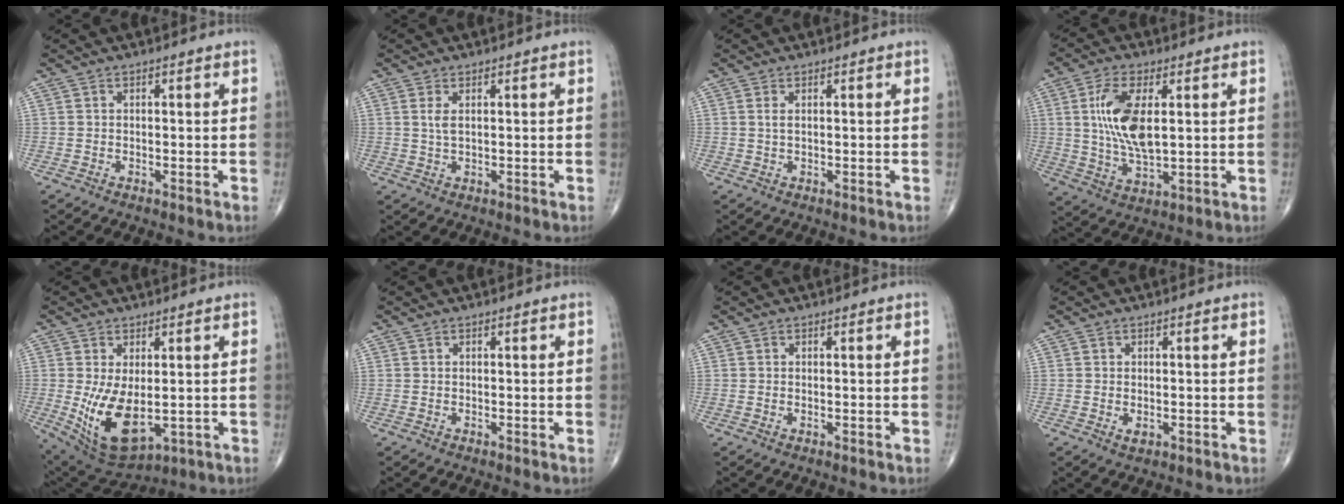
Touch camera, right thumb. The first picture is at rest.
{"total": 2.1, "force": [0.7, 0.8, 1.8], "torque": [-0.041, -0.001, 0.019]}
{"total": 1.2, "force": [0.4, 0.4, 1.0], "torque": [-0.024, 0.003, 0.012]}
{"total": 12.2, "force": [2.3, 5.4, 10.7], "torque": [-0.213, -0.014, 0.049]}
{"total": 12.3, "force": [-1.3, 6.5, 10.4], "torque": [-0.181, -0.018, 0.006]}
{"total": 0.0}
{"total": 0.0}
{"total": 1.5, "force": [-0.3, 0.9, 1.1], "torque": [-0.016, -0.003, -0.001]}